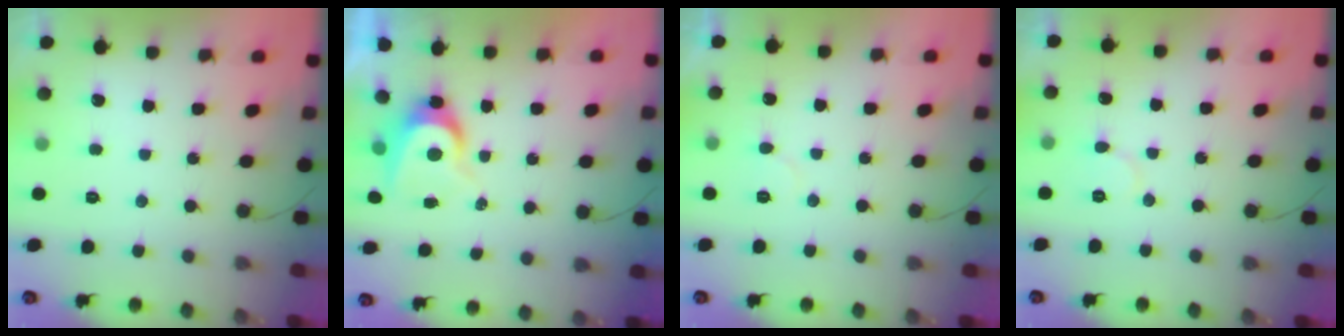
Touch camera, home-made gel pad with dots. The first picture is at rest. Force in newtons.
{"total": 7.4, "press": 7.4, "slide": 0.3}
{"total": 3.6, "press": 3.5, "slide": 0.4}
{"total": 5.3, "press": 5.3, "slide": 0.2}